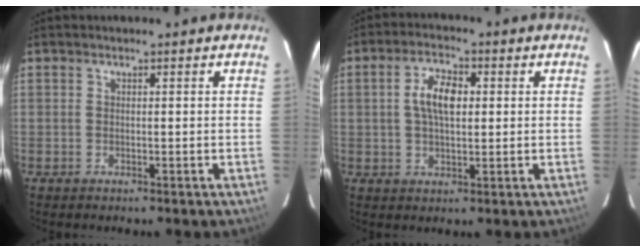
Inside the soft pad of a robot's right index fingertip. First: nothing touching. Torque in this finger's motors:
{"motor_torque": [0.34, -0.16, 0.36, 0.11]}